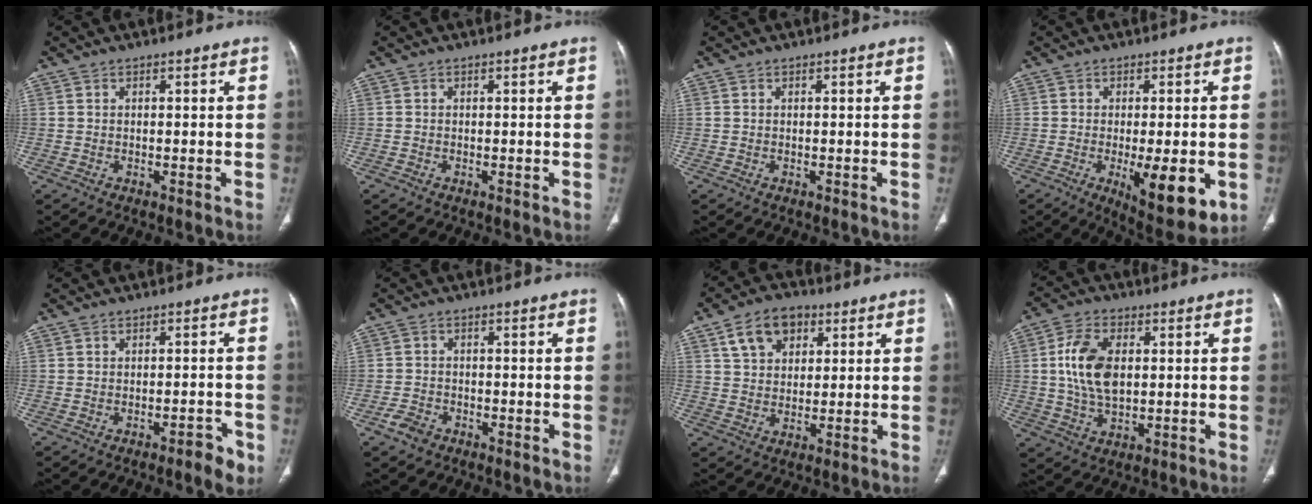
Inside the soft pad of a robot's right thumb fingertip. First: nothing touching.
{"total": 0.0}
{"total": 0.0}
{"total": 11.7, "force": [-3.1, 3.8, 10.6], "torque": [-0.142, -0.023, -0.036]}
{"total": 3.2, "force": [-1.9, 1.1, 2.4], "torque": [-0.024, 0.014, -0.022]}
{"total": 3.1, "force": [-1.9, 2.1, 1.2], "torque": [-0.021, 0.009, -0.034]}
{"total": 9.5, "force": [4.4, 6.5, 5.3], "torque": [-0.065, -0.005, 0.074]}
{"total": 11.0, "force": [1.4, 6.5, 8.7], "torque": [-0.164, -0.001, 0.029]}